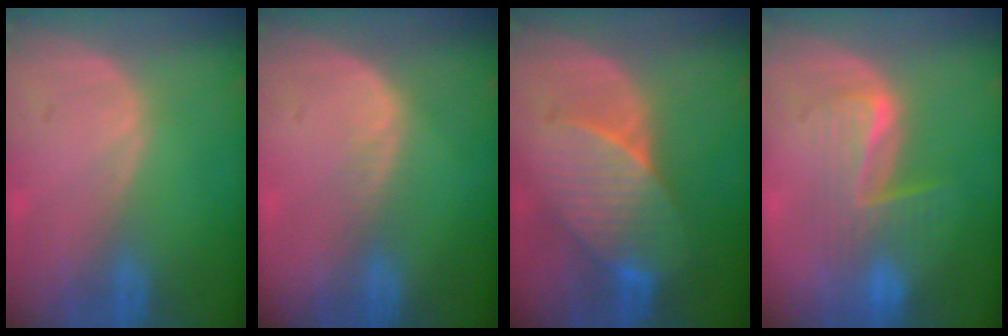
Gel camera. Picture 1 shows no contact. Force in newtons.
{"total": 2.0, "press": 1.1, "slide": 1.7}
{"total": 7.2, "press": 7.1, "slide": 1.1}
{"total": 6.5, "press": 6.4, "slide": 1.2}